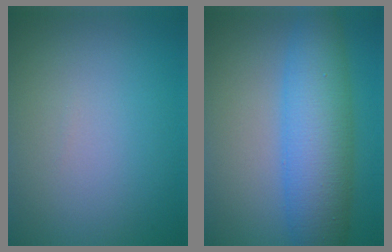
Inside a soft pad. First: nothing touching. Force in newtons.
{"total": 7.7, "press": 7.7, "slide": 0.1}